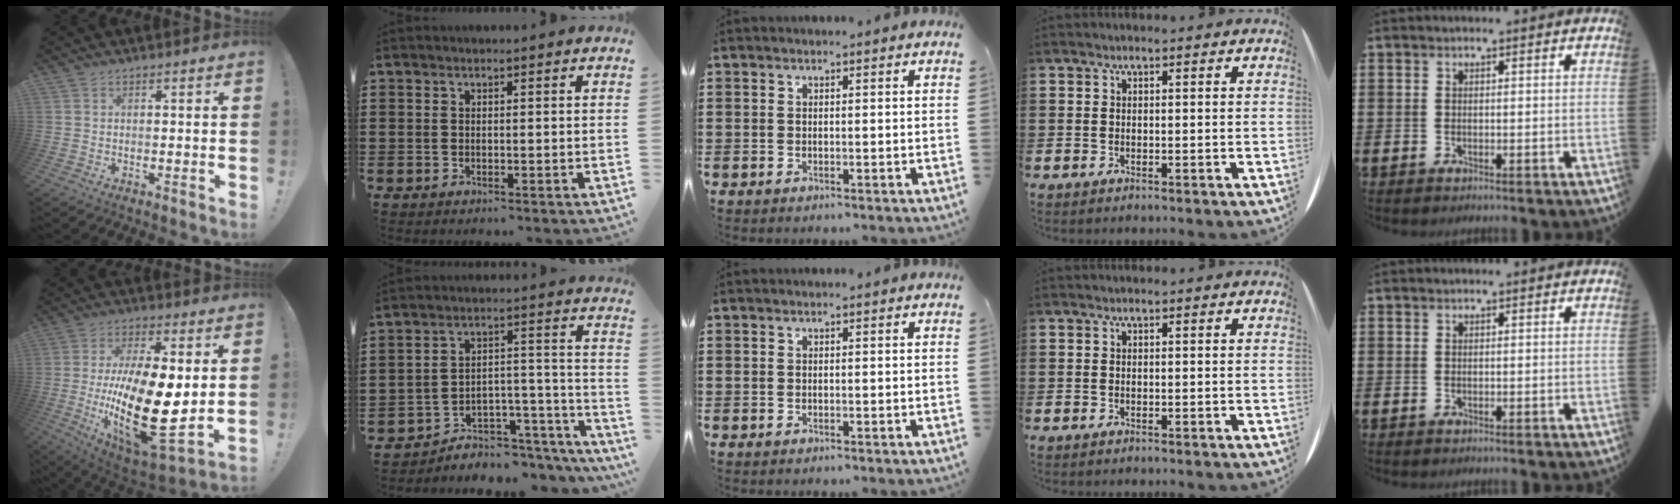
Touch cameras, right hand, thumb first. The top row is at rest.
{"thumb": {"total": 26.4, "force": [-1.6, 11.3, 23.8], "torque": [-0.434, -0.018, -0.015]}, "index": {"total": 4.3, "force": [-3.5, 2.4, 0.9], "torque": [-0.023, -0.002, -0.069]}}